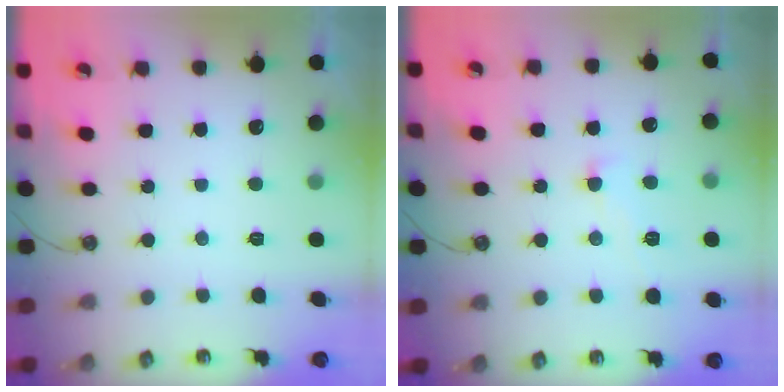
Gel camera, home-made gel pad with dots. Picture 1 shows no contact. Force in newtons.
{"total": 1.3, "press": 1.3, "slide": 0.2}